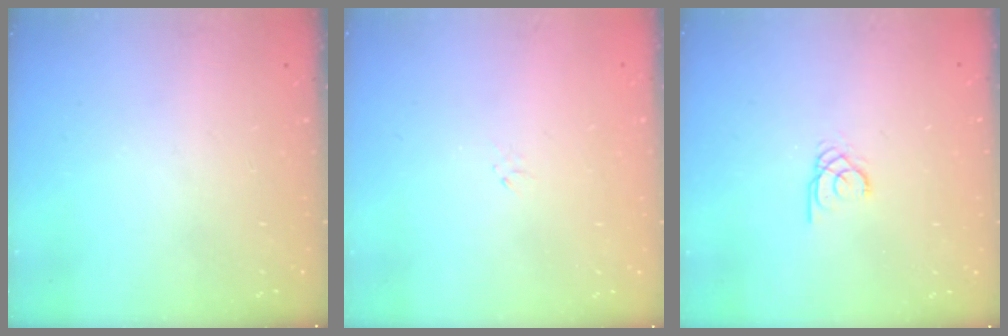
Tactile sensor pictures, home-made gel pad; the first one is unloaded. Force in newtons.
{"total": 0.0}
{"total": 1.9, "press": 1.9, "slide": 0.1}